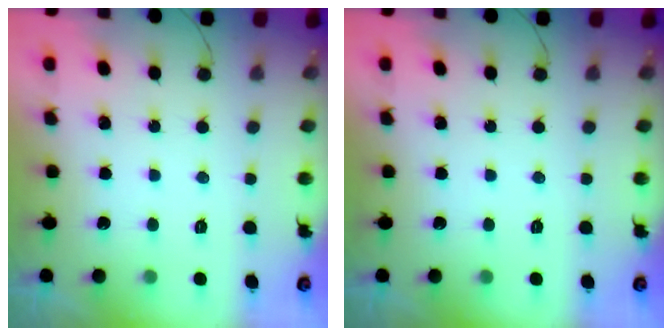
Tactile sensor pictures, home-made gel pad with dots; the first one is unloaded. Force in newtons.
{"total": 0.0}